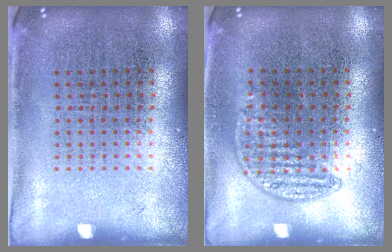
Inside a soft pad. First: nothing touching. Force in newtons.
{"total": 0.8, "press": 0.6, "slide": 0.5}